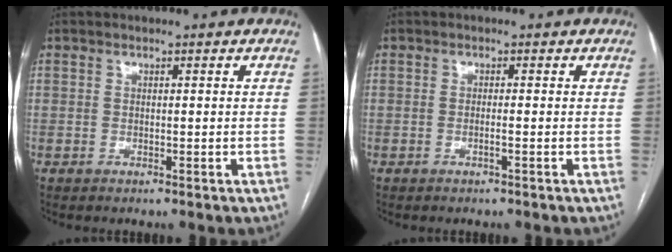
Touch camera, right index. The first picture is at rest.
{"total": 0.9, "force": [-0.5, -0.2, 0.8], "torque": [-0.014, 0.002, -0.009]}